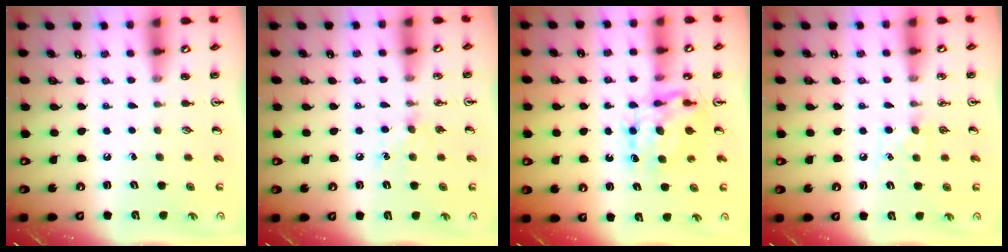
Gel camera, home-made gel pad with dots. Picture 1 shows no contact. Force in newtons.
{"total": 5.9, "press": 5.9, "slide": 0.7}
{"total": 7.2, "press": 7.2, "slide": 0.5}
{"total": 6.1, "press": 6.0, "slide": 0.5}